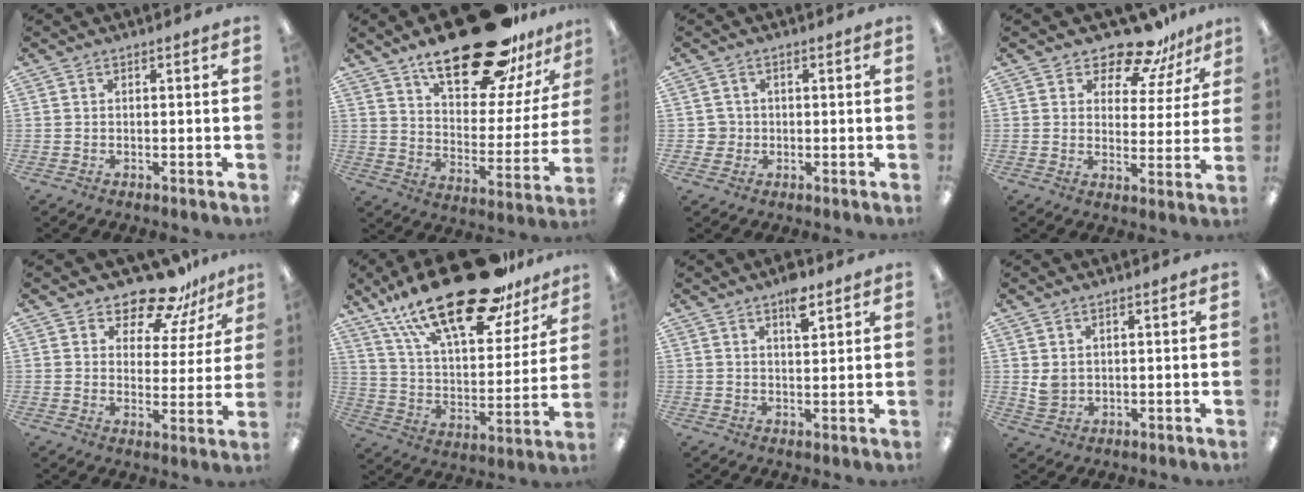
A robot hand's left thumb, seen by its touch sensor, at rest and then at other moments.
{"total": 28.6, "force": [19.9, 11.2, 17.2], "torque": [-0.255, -0.115, 0.327]}
{"total": 2.8, "force": [0.1, 2.8, 0.2], "torque": [-0.002, 0.001, -0.001]}
{"total": 11.3, "force": [9.9, 4.3, 3.5], "torque": [-0.054, -0.076, 0.181]}
{"total": 12.3, "force": [10.7, 4.8, 3.8], "torque": [-0.064, -0.079, 0.199]}
{"total": 27.8, "force": [19.2, 10.2, 17.4], "torque": [-0.287, -0.112, 0.323]}
{"total": 5.6, "force": [3.9, 2.1, 3.5], "torque": [-0.045, -0.020, 0.062]}
{"total": 3.4, "force": [1.6, 2.5, 1.6], "torque": [-0.025, -0.001, 0.029]}